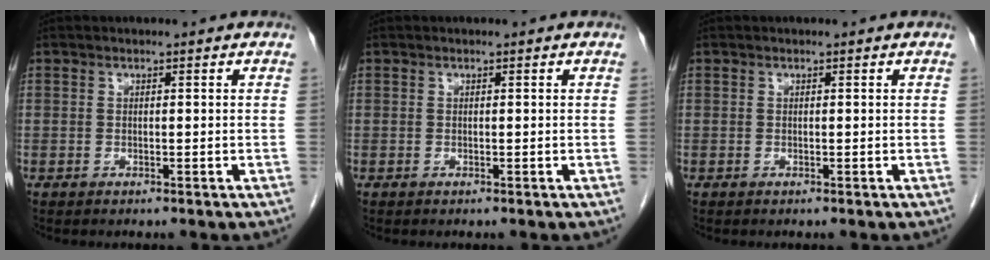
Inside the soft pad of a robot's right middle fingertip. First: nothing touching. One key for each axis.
{"total": 0.0}
{"total": 0.0}